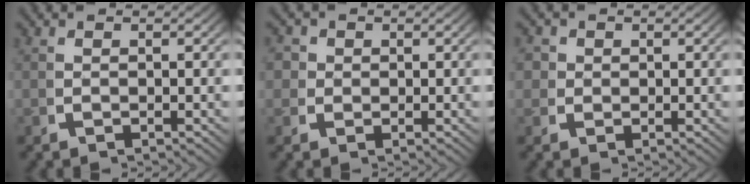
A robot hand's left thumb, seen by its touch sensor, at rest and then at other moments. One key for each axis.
{"total": 3.3, "fx": 0.7, "fy": 3.0, "fz": 1.1, "tx": -0.027, "ty": -0.002, "tz": 0.007}
{"total": 2.9, "fx": 0.7, "fy": 2.7, "fz": 1.0, "tx": -0.024, "ty": -0.002, "tz": 0.008}